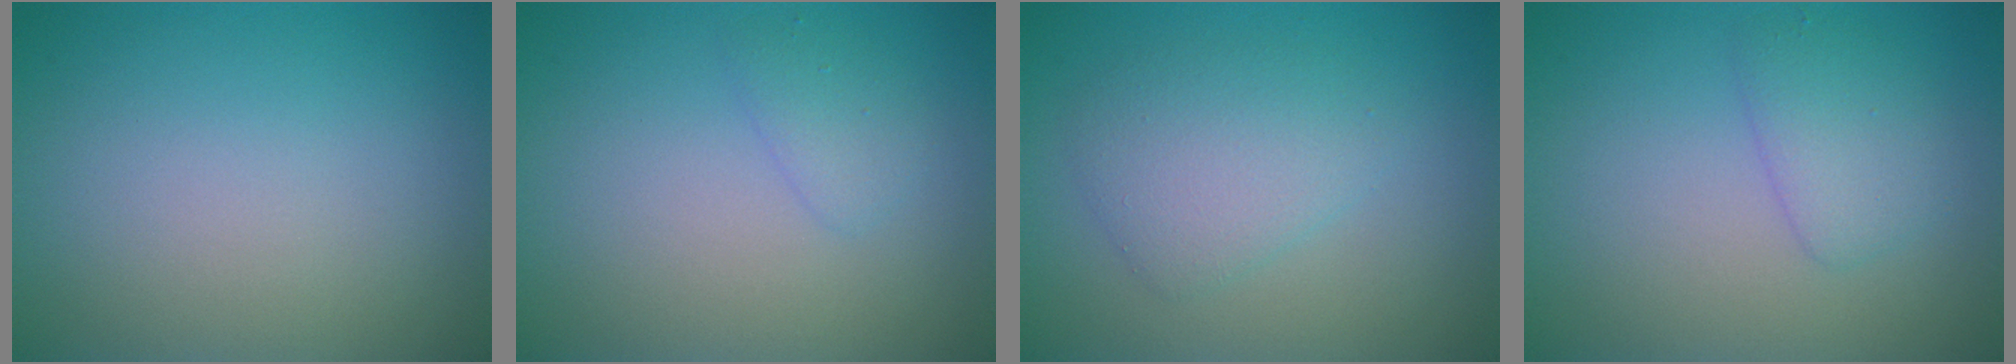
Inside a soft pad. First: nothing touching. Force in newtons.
{"total": 1.3, "press": 1.3, "slide": 0.0}
{"total": 3.2, "press": 3.2, "slide": 0.0}
{"total": 2.2, "press": 2.2, "slide": 0.2}